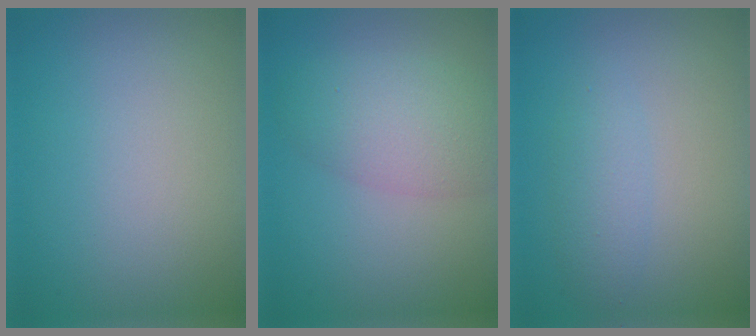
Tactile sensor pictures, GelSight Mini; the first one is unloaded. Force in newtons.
{"total": 4.9, "press": 4.9, "slide": 0.1}
{"total": 2.1, "press": 2.0, "slide": 0.2}